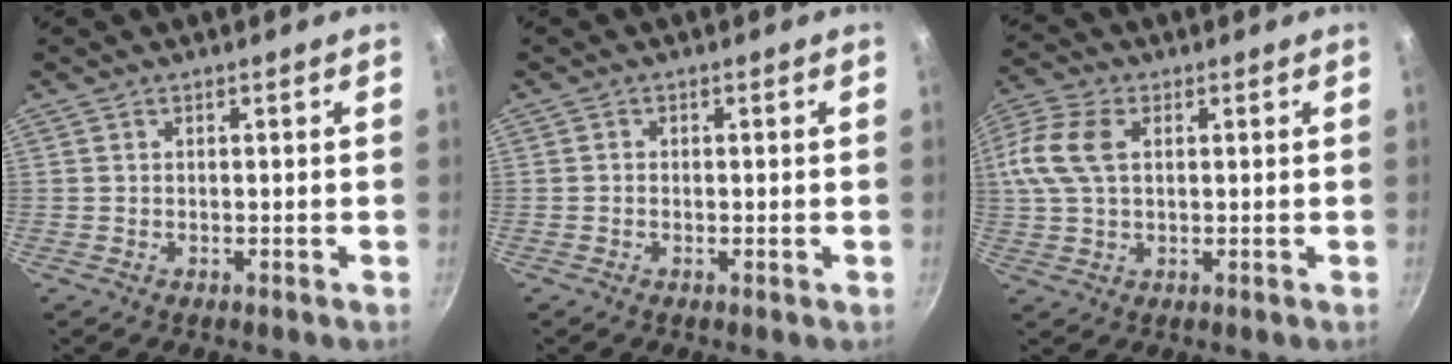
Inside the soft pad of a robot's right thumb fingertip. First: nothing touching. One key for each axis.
{"total": 0.7, "fx": -0.2, "fy": 0.6, "fz": 0.3, "tx": -0.004, "ty": 0.002, "tz": -0.005}
{"total": 13.2, "fx": 2.8, "fy": 8.8, "fz": 9.5, "tx": -0.216, "ty": 0.027, "tz": 0.044}